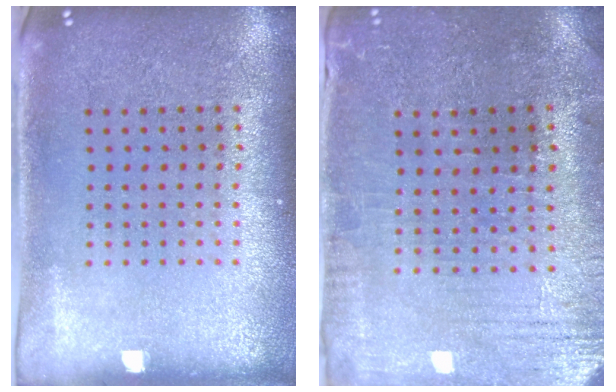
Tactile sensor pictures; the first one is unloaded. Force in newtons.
{"total": 0.6, "press": 0.5, "slide": 0.3}